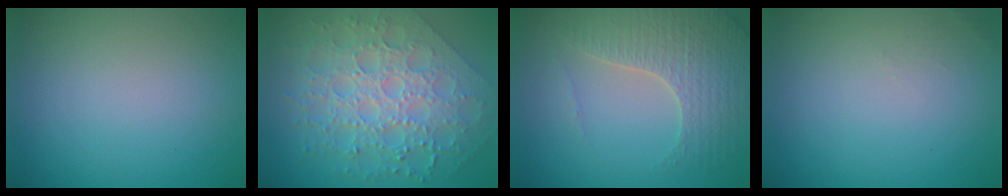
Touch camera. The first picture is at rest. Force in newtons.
{"total": 8.5, "press": 6.2, "slide": 5.8}
{"total": 4.0, "press": 3.9, "slide": 1.1}
{"total": 0.7, "press": 0.6, "slide": 0.1}